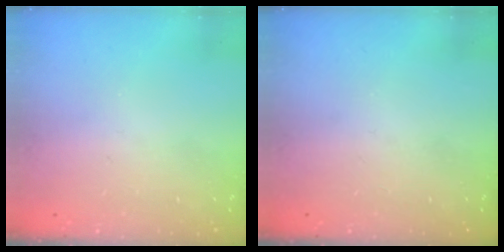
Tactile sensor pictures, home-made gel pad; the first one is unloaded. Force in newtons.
{"total": 0.0}